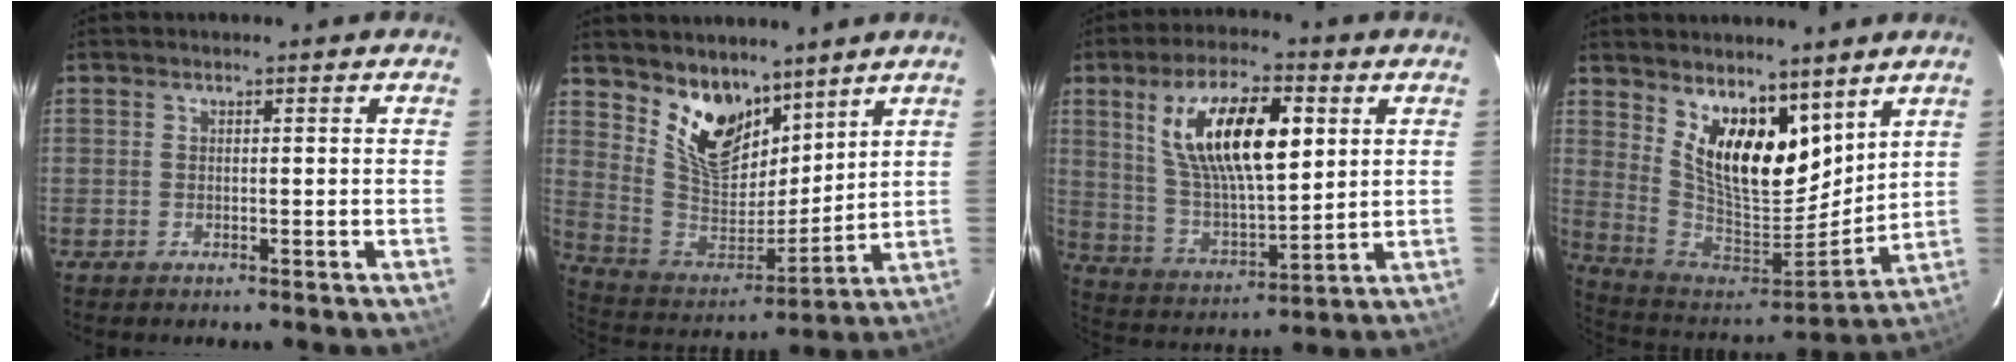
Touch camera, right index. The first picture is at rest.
{"total": 14.6, "force": [10.0, 7.8, 7.3], "torque": [-0.148, -0.006, 0.198]}
{"total": 18.1, "force": [6.0, 7.0, 15.6], "torque": [-0.284, 0.012, 0.119]}
{"total": 16.3, "force": [9.3, 7.8, 10.9], "torque": [-0.200, -0.013, 0.178]}